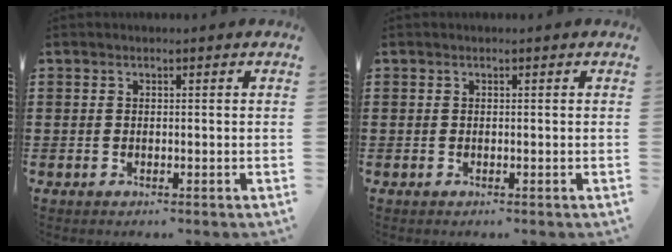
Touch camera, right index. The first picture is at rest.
{"total": 0.0}